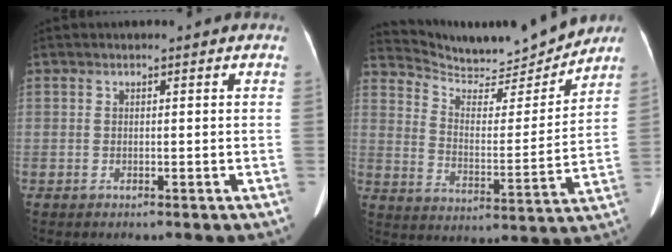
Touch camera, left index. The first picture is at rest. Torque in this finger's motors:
{"motor_torque": [0.63, -1.51, 0.12, 0.02]}